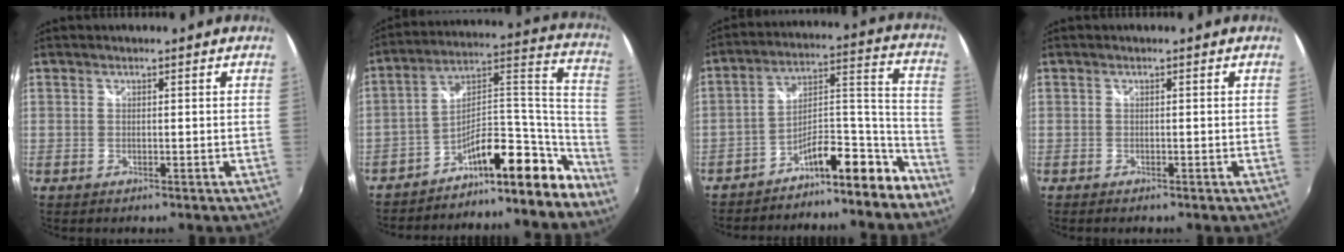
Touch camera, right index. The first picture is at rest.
{"total": 16.0, "force": [-14.2, 3.8, 6.2], "torque": [-0.059, 0.069, -0.227]}
{"total": 12.5, "force": [-10.7, 2.4, 5.9], "torque": [-0.073, 0.064, -0.165]}
{"total": 0.8, "force": [-0.7, 0.3, 0.3], "torque": [-0.010, -0.004, -0.014]}